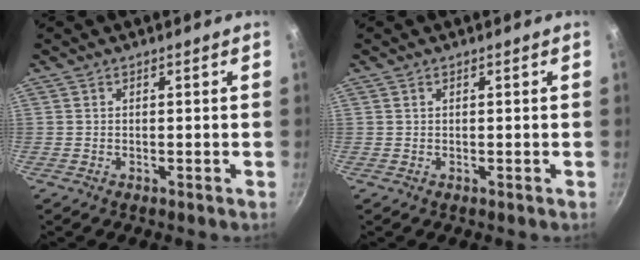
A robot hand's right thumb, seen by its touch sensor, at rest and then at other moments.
{"total": 0.0}